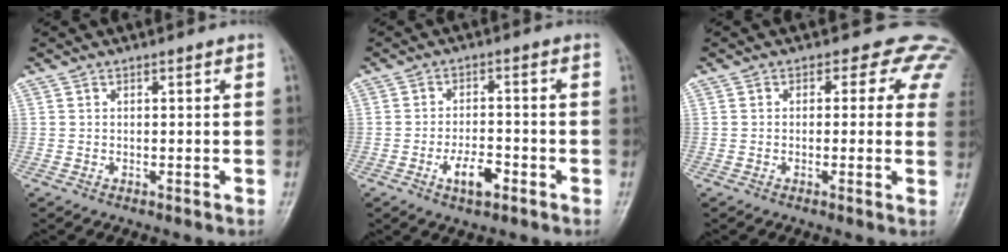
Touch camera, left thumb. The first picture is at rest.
{"total": 5.5, "force": [-2.9, 2.5, 4.1], "torque": [-0.065, 0.014, -0.047]}
{"total": 6.7, "force": [3.7, 4.6, 3.2], "torque": [0.004, -0.005, 0.013]}